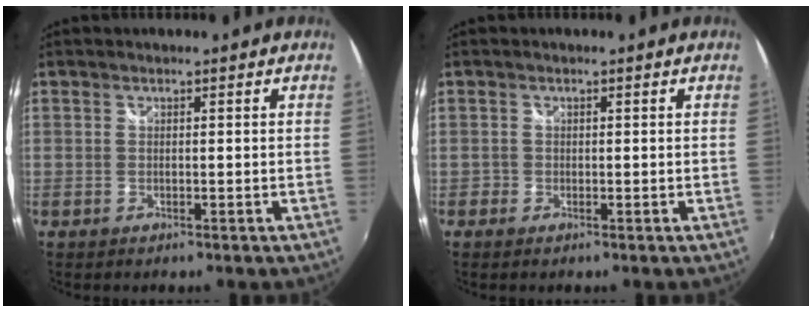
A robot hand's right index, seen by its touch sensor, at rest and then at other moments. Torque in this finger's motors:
{"motor_torque": [-0.96, -0.37, -1.05, -0.21]}